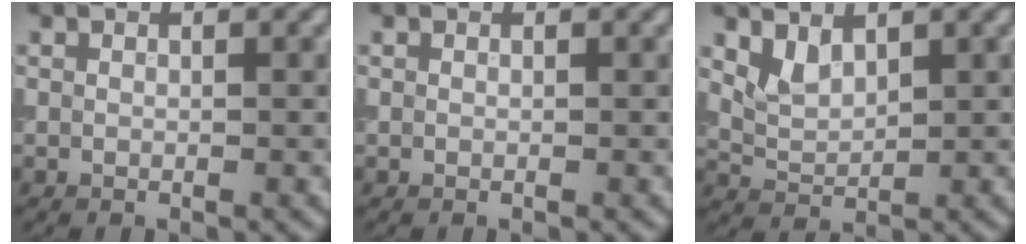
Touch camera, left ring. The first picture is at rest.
{"total": 0.0}
{"total": 2.1, "force": [1.4, 0.9, 1.2], "torque": [-0.027, -0.003, 0.036]}